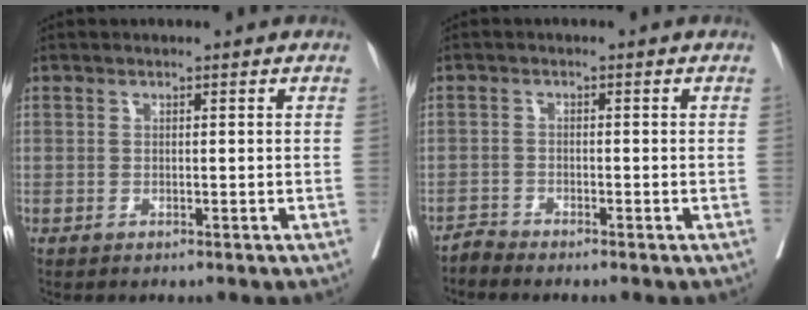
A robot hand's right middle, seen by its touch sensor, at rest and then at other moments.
{"total": 1.6, "force": [-1.5, -0.2, -0.4], "torque": [0.011, -0.007, -0.032]}